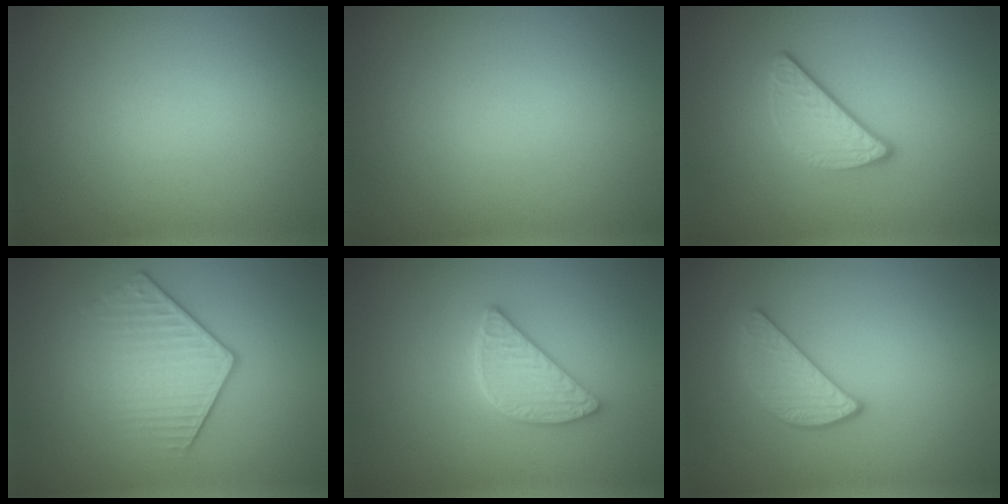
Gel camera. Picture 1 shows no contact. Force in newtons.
{"total": 0.0}
{"total": 3.0, "press": 2.3, "slide": 1.9}
{"total": 3.8, "press": 3.1, "slide": 2.2}
{"total": 3.5, "press": 3.1, "slide": 1.6}
{"total": 2.8, "press": 2.7, "slide": 0.4}